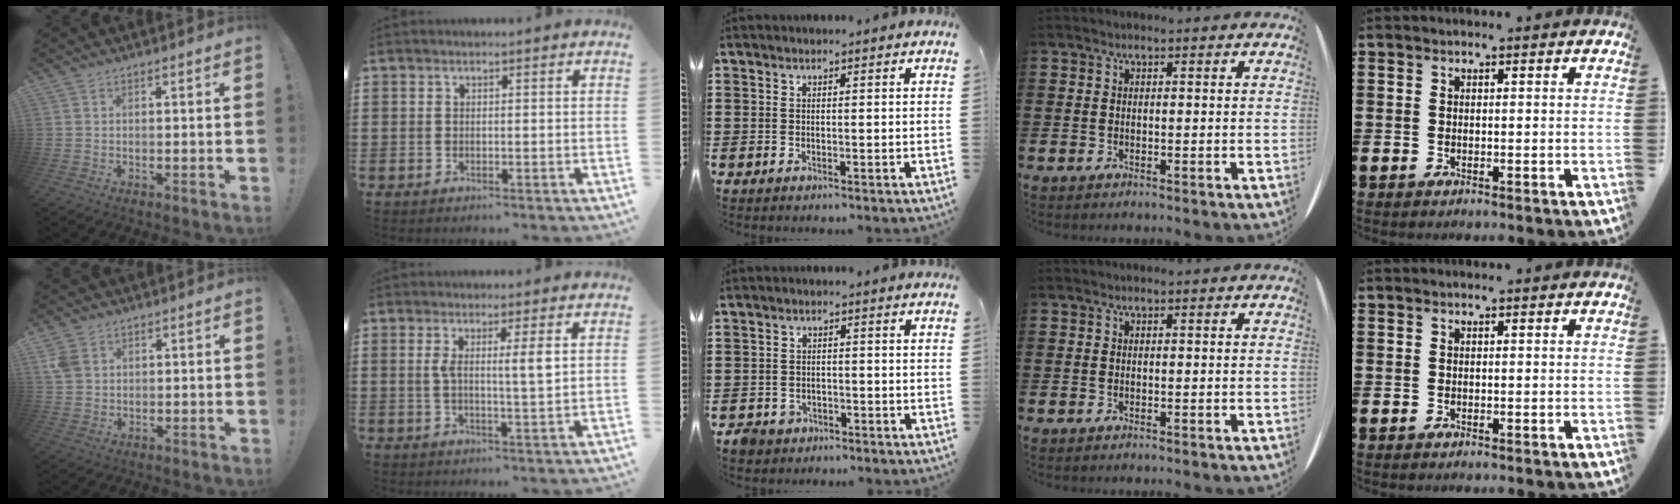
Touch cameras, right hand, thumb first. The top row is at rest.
{"thumb": {"total": 4.9, "force": [2.4, 3.7, 2.3], "torque": [-0.049, -0.001, 0.047]}, "index": {"total": 4.3, "force": [1.1, 0.2, 4.2], "torque": [-0.083, -0.003, 0.015]}, "middle": {"total": 1.9, "force": [-1.6, 1.1, 0.0], "torque": [-0.007, 0.002, -0.036]}}